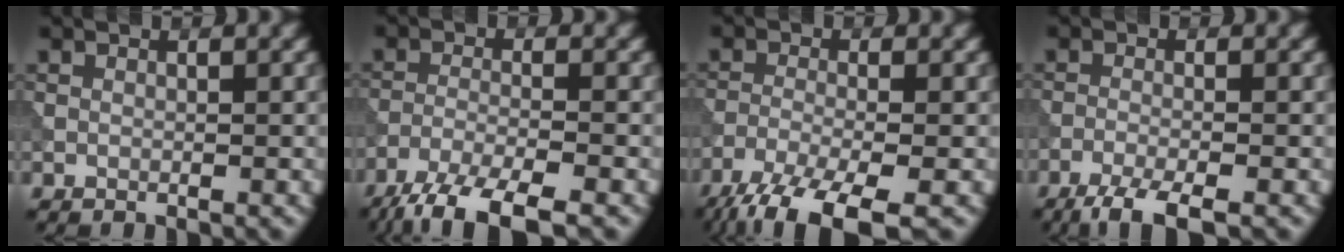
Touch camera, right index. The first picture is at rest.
{"total": 6.9, "force": [-5.4, 1.4, 4.2], "torque": [-0.075, -0.012, -0.105]}
{"total": 7.9, "force": [-5.6, 1.8, 5.2], "torque": [-0.099, -0.019, -0.113]}
{"total": 3.9, "force": [-2.8, 0.7, 2.6], "torque": [-0.048, -0.004, -0.062]}